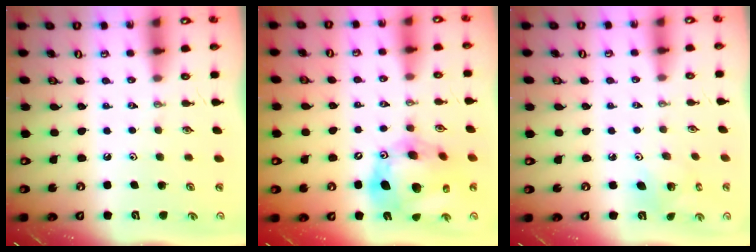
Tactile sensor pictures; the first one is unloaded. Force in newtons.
{"total": 19.4, "press": 19.2, "slide": 2.9}
{"total": 4.2, "press": 4.2, "slide": 0.3}